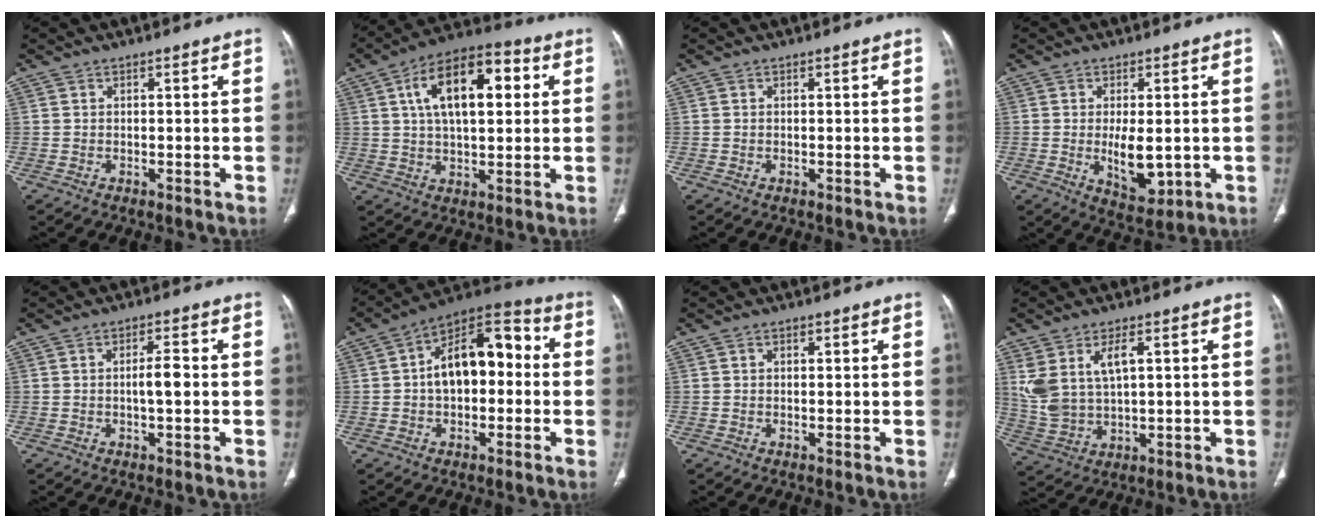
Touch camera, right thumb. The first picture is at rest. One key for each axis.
{"total": 16.1, "fx": 4.3, "fy": 7.9, "fz": 13.3, "tx": -0.202, "ty": 0.016, "tz": 0.065}
{"total": 0.0}
{"total": 8.1, "fx": -0.7, "fy": 3.8, "fz": 7.1, "tx": -0.100, "ty": -0.017, "tz": 0.002}
{"total": 3.7, "fx": -0.3, "fy": 1.1, "fz": 3.5, "tx": -0.064, "ty": 0.006, "tz": -0.007}
{"total": 15.3, "fx": 0.6, "fy": 9.0, "fz": 12.3, "tx": -0.159, "ty": 0.047, "tz": -0.005}
{"total": 0.9, "fx": 0.4, "fy": 0.7, "fz": 0.5, "tx": -0.004, "ty": 0.000, "tz": 0.005}
{"total": 9.6, "fx": 3.2, "fy": 4.9, "fz": 7.6, "tx": -0.157, "ty": -0.011, "tz": 0.076}